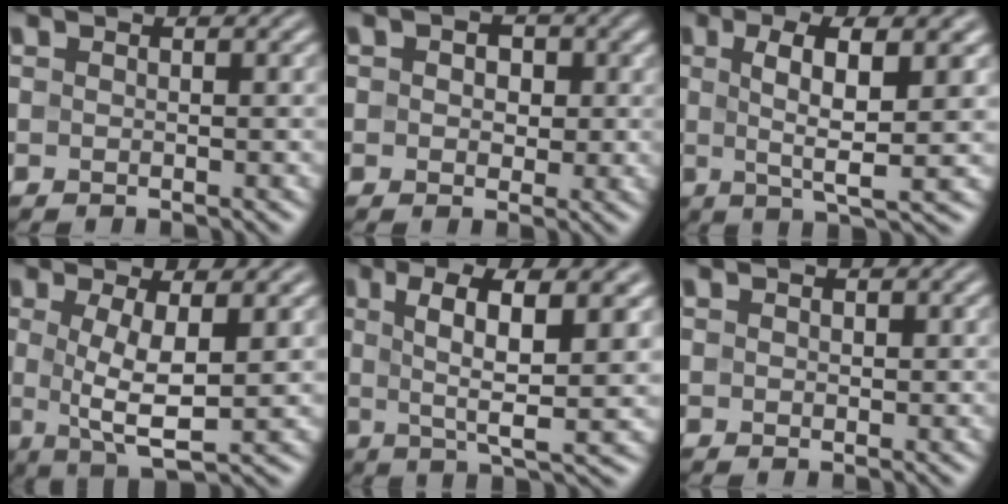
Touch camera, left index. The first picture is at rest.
{"total": 2.9, "force": [0.8, 2.2, 1.8], "torque": [-0.012, 0.010, -0.010]}
{"total": 6.1, "force": [1.1, 1.4, 5.8], "torque": [-0.095, 0.000, 0.018]}
{"total": 5.0, "force": [0.5, 1.3, 4.8], "torque": [-0.087, -0.006, 0.012]}
{"total": 7.1, "force": [1.8, 1.8, 6.6], "torque": [-0.108, 0.000, 0.029]}
{"total": 0.7, "force": [0.3, 0.7, 0.2], "torque": [-0.001, -0.002, 0.003]}